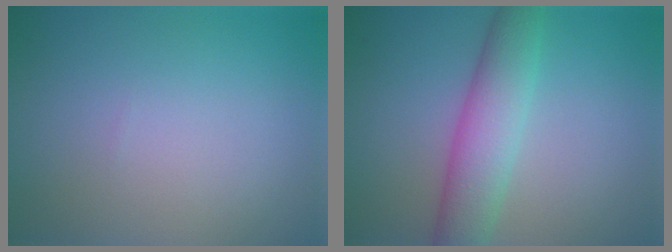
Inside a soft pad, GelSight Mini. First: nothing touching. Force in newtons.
{"total": 5.4, "press": 5.4, "slide": 0.1}